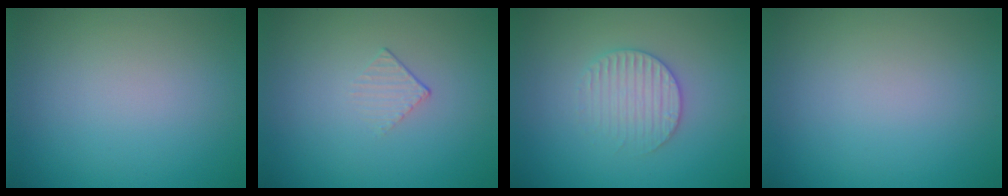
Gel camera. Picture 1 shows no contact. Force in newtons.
{"total": 1.2, "press": 0.4, "slide": 1.2}
{"total": 2.8, "press": 2.7, "slide": 0.6}
{"total": 0.0}